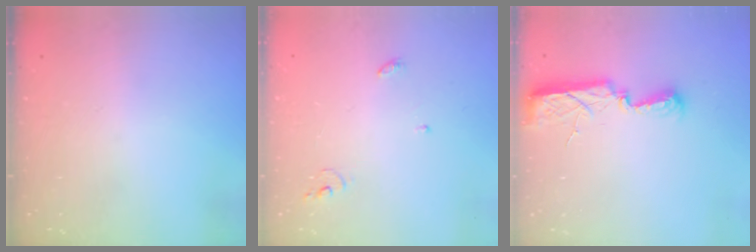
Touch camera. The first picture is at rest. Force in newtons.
{"total": 3.8, "press": 3.8, "slide": 0.4}
{"total": 10.7, "press": 9.0, "slide": 5.8}